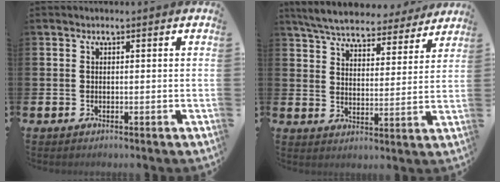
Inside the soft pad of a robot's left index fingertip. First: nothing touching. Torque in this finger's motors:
{"motor_torque": [0.98, -1.16, 0.34, 0.16]}